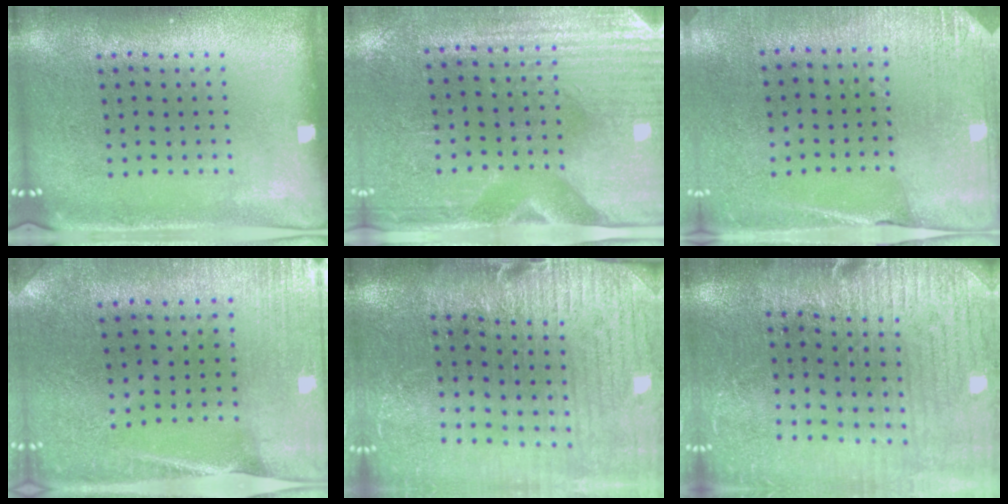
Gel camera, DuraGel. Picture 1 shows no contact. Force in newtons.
{"total": 3.0, "press": 2.7, "slide": 1.4}
{"total": 2.6, "press": 2.4, "slide": 1.0}
{"total": 0.5, "press": 0.5, "slide": 0.0}
{"total": 3.5, "press": 3.1, "slide": 1.6}
{"total": 2.9, "press": 2.9, "slide": 0.6}